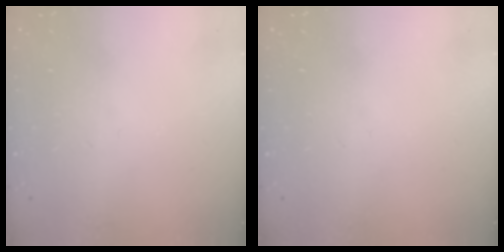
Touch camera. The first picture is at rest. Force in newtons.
{"total": 0.0}